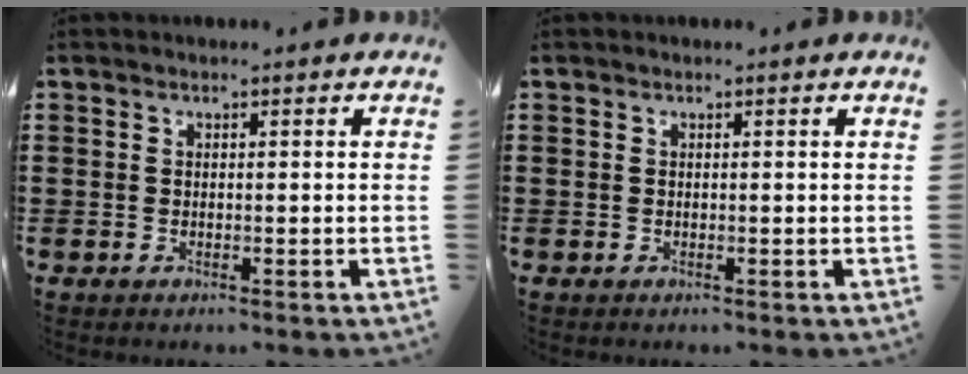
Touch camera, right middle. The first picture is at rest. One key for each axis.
{"total": 0.0}